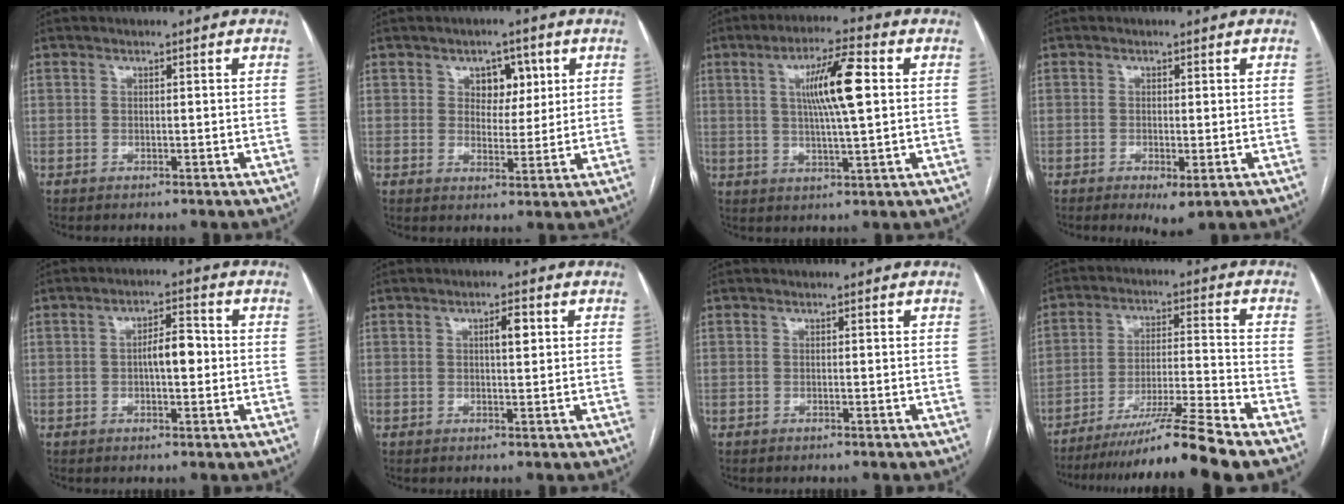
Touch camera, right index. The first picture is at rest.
{"total": 4.9, "force": [2.1, 3.3, 3.0], "torque": [-0.033, 0.009, 0.033]}
{"total": 9.8, "force": [2.2, 0.8, 9.5], "torque": [-0.168, 0.008, 0.037]}
{"total": 2.5, "force": [-1.1, 0.7, 2.1], "torque": [-0.026, -0.004, -0.012]}
{"total": 4.7, "force": [-0.1, 1.7, 4.4], "torque": [-0.071, 0.012, -0.002]}
{"total": 2.7, "force": [0.8, 0.7, 2.5], "torque": [-0.041, 0.003, 0.012]}
{"total": 0.0}
{"total": 11.9, "force": [-9.8, -3.0, 6.1], "torque": [-0.094, -0.016, -0.168]}